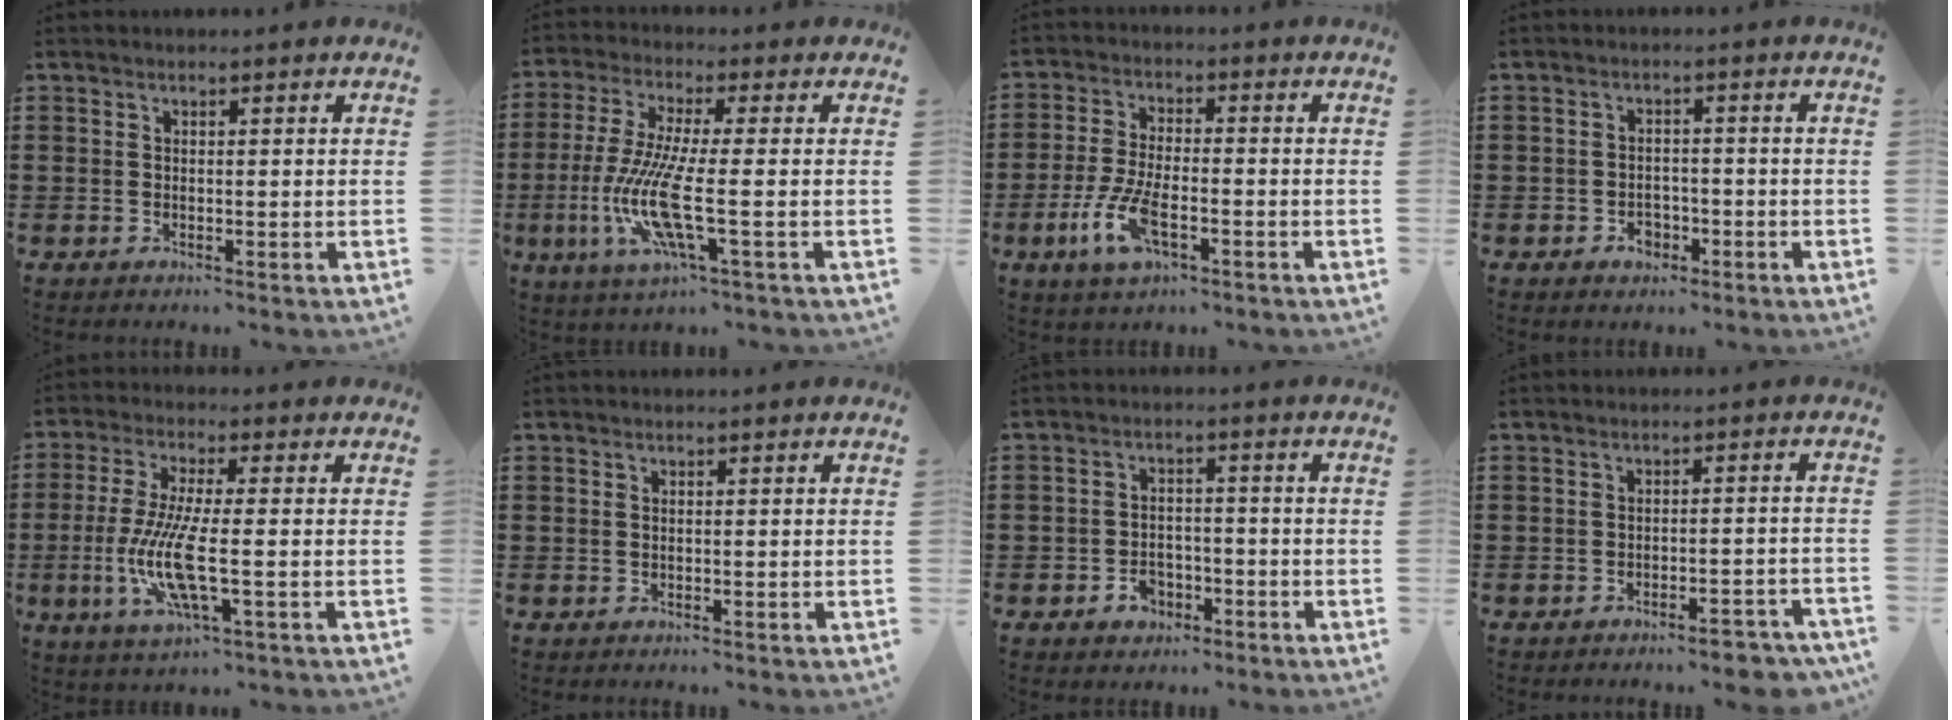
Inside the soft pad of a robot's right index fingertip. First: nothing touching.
{"total": 11.5, "force": [-2.9, 1.2, 11.0], "torque": [-0.255, -0.037, -0.062]}
{"total": 7.6, "force": [-3.2, 2.6, 6.5], "torque": [-0.152, -0.018, -0.060]}
{"total": 2.4, "force": [-1.4, 1.5, 1.1], "torque": [-0.023, -0.001, -0.029]}
{"total": 9.8, "force": [-2.2, 1.8, 9.4], "torque": [-0.206, -0.024, -0.045]}
{"total": 0.0}
{"total": 3.1, "force": [-2.1, 2.1, 1.1], "torque": [-0.026, 0.001, -0.041]}
{"total": 3.7, "force": [-3.3, 0.3, 1.6], "torque": [-0.027, -0.001, -0.063]}